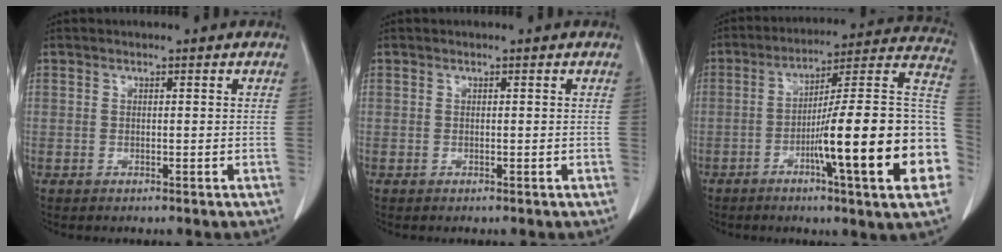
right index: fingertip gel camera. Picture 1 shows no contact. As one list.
[{"total": 0.0}, {"total": 24.5, "force": [-6.0, 1.0, 23.7], "torque": [-0.249, 0.012, -0.092]}]